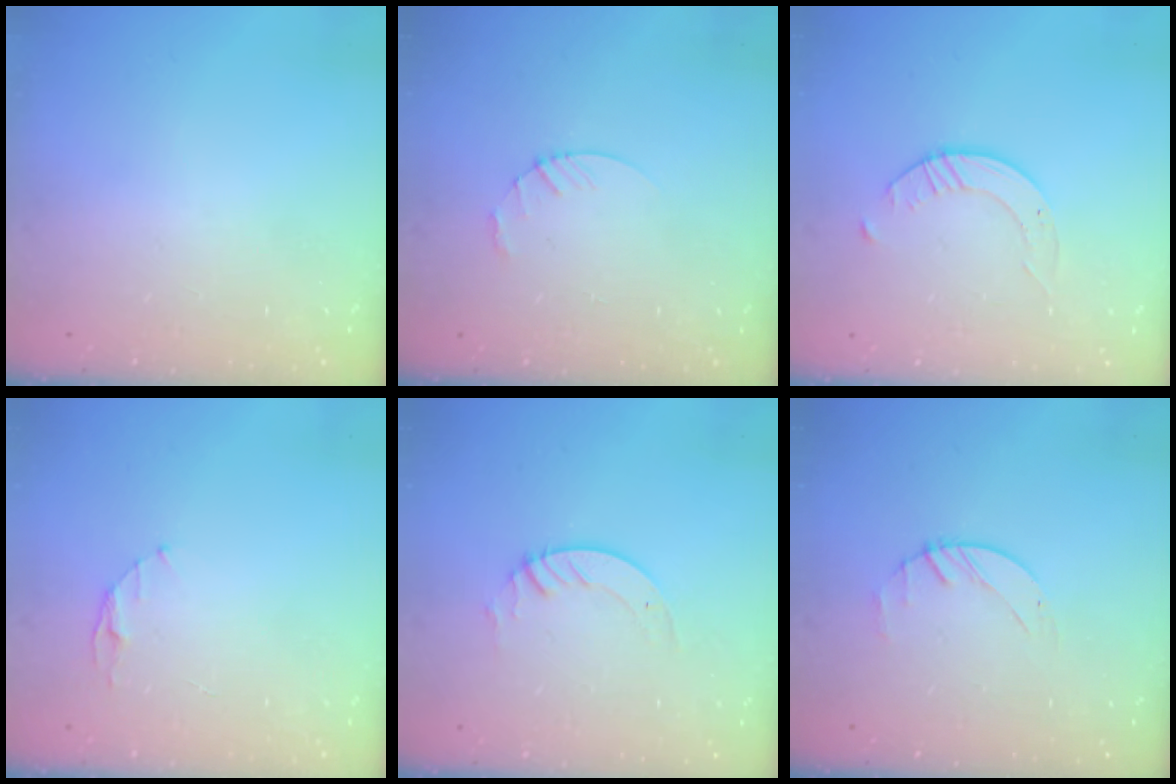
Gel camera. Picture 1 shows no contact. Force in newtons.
{"total": 3.7, "press": 3.7, "slide": 0.5}
{"total": 2.7, "press": 2.7, "slide": 0.3}
{"total": 3.9, "press": 3.9, "slide": 0.5}
{"total": 3.0, "press": 3.0, "slide": 0.2}
{"total": 1.4, "press": 1.3, "slide": 0.2}